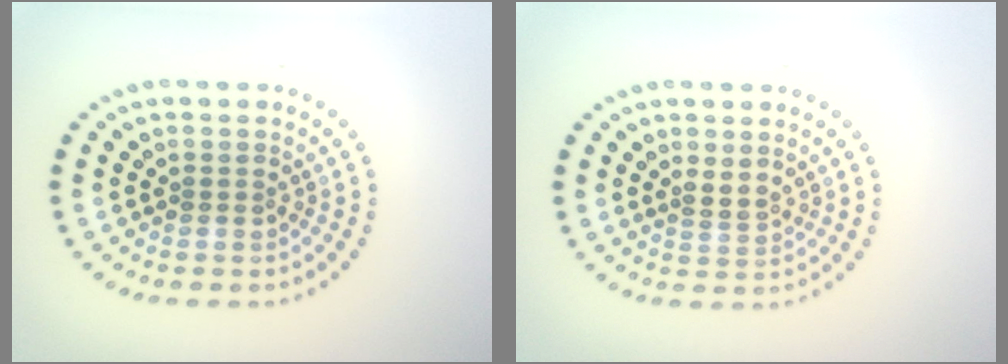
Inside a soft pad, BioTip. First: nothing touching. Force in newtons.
{"total": 1.6, "press": 1.3, "slide": 0.9}